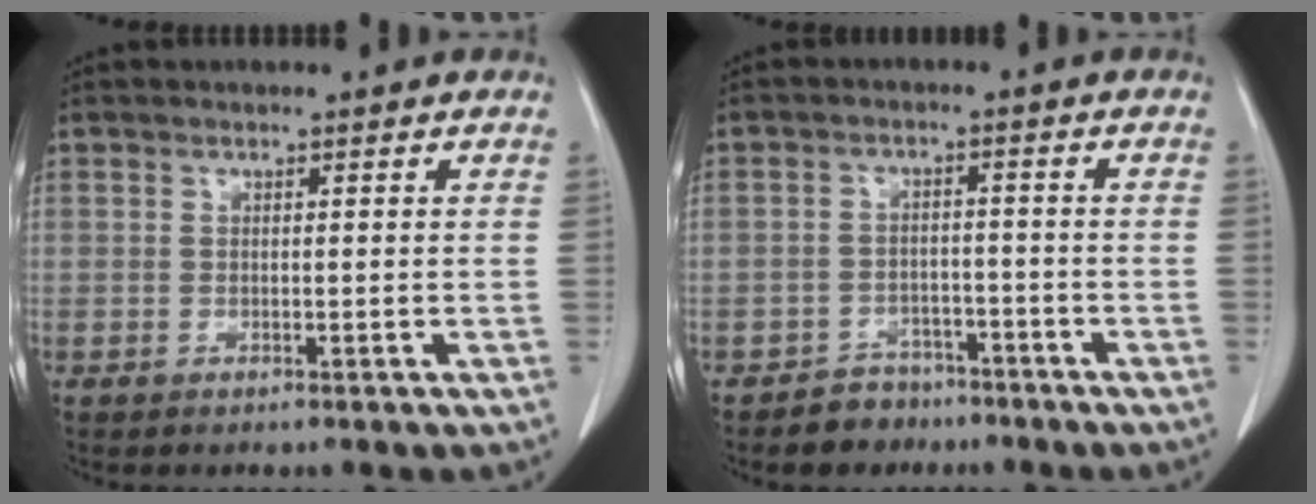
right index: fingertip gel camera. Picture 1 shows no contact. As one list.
[{"total": 4.3, "force": [-3.2, 2.9, 0.0], "torque": [0.000, 0.013, -0.047]}]